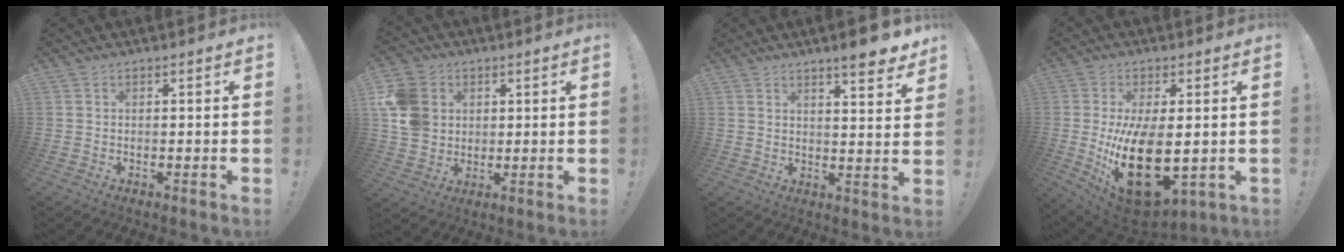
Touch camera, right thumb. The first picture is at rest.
{"total": 12.3, "force": [2.8, 10.6, 5.6], "torque": [-0.105, -0.010, 0.058]}
{"total": 8.0, "force": [6.1, 0.7, 5.1], "torque": [-0.060, -0.046, 0.098]}
{"total": 20.8, "force": [-1.5, 10.8, 17.7], "torque": [-0.315, -0.023, -0.003]}